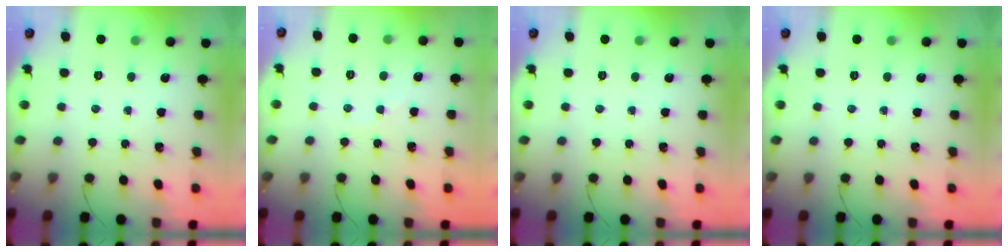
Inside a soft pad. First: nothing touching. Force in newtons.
{"total": 3.1, "press": 2.9, "slide": 1.0}
{"total": 0.0}
{"total": 0.0}